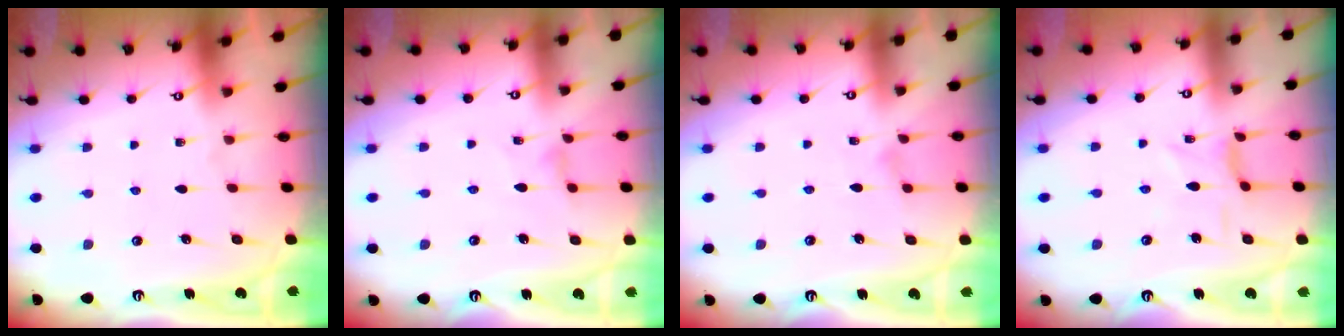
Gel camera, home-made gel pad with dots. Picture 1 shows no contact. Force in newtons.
{"total": 1.3, "press": 1.3, "slide": 0.2}
{"total": 1.6, "press": 1.6, "slide": 0.2}
{"total": 1.0, "press": 0.9, "slide": 0.4}